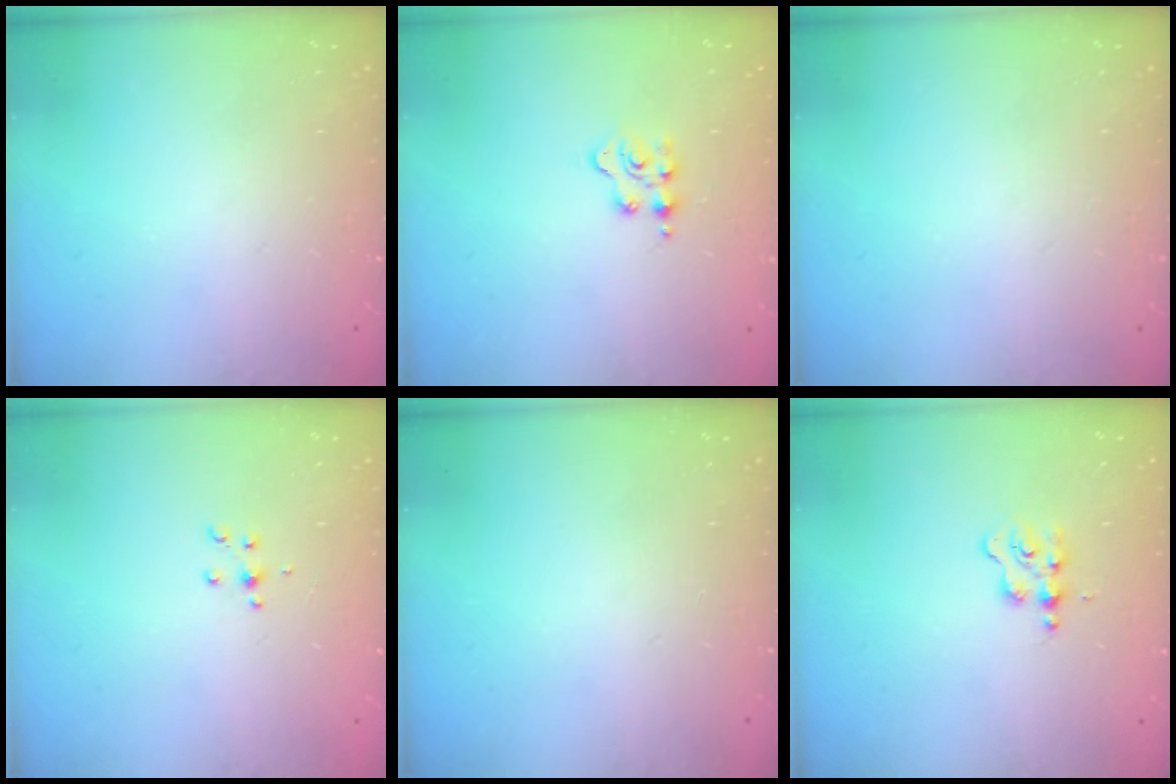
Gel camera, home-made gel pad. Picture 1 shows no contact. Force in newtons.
{"total": 2.5, "press": 2.4, "slide": 0.5}
{"total": 0.0}
{"total": 4.3, "press": 4.2, "slide": 1.0}
{"total": 0.0}
{"total": 1.9, "press": 1.9, "slide": 0.2}